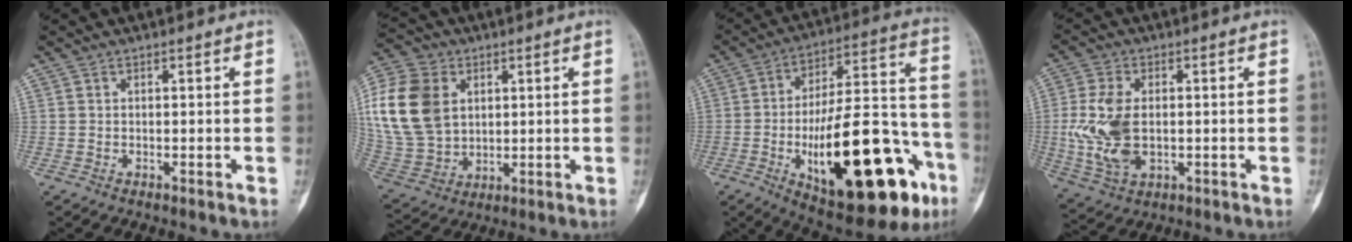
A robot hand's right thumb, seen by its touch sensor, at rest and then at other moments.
{"total": 18.5, "force": [4.2, 13.8, 11.7], "torque": [-0.240, -0.003, 0.090]}
{"total": 32.0, "force": [-11.6, 12.1, 27.3], "torque": [-0.379, 0.050, -0.156]}
{"total": 11.3, "force": [-0.1, 6.9, 9.0], "torque": [-0.192, -0.002, 0.006]}